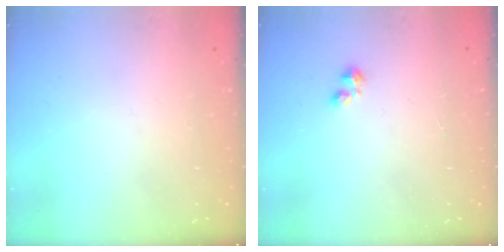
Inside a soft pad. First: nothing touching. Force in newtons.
{"total": 2.2, "press": 2.2, "slide": 0.4}